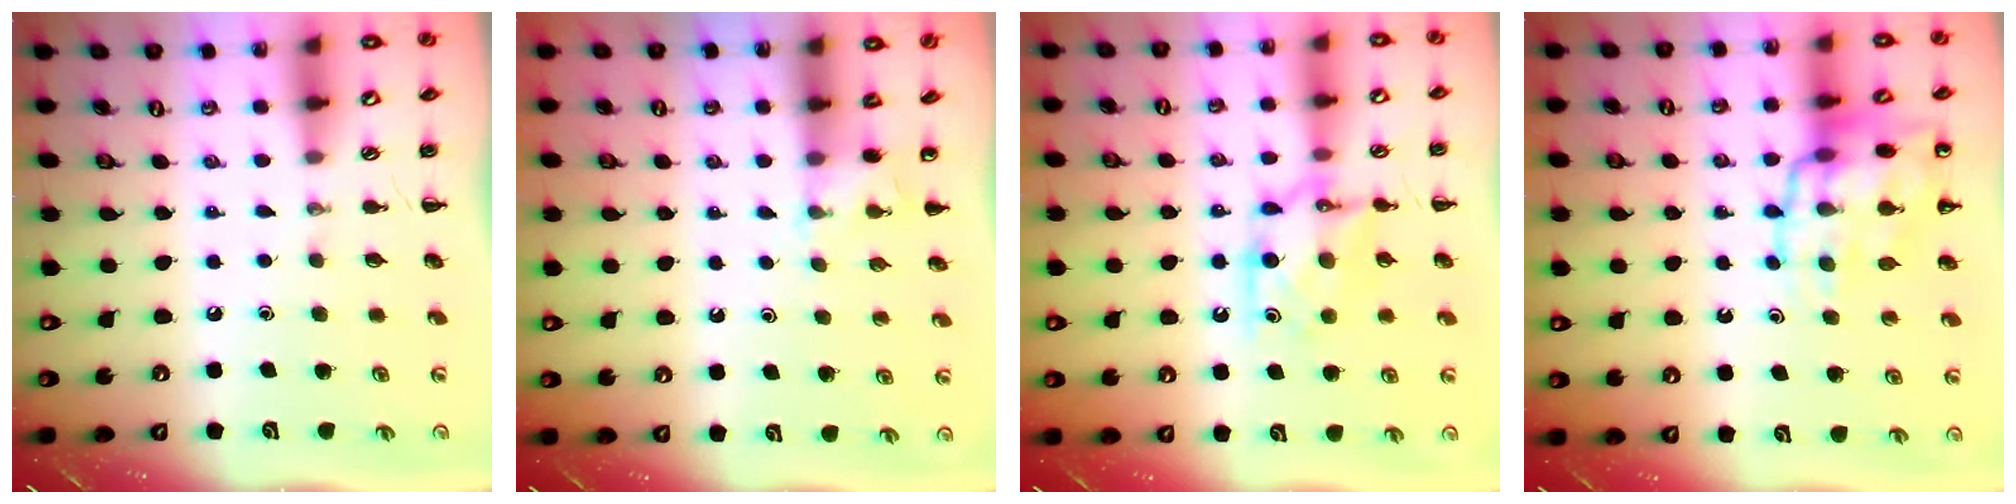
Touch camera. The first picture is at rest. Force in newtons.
{"total": 4.2, "press": 4.0, "slide": 1.1}
{"total": 10.5, "press": 10.5, "slide": 0.5}
{"total": 15.6, "press": 15.5, "slide": 2.2}